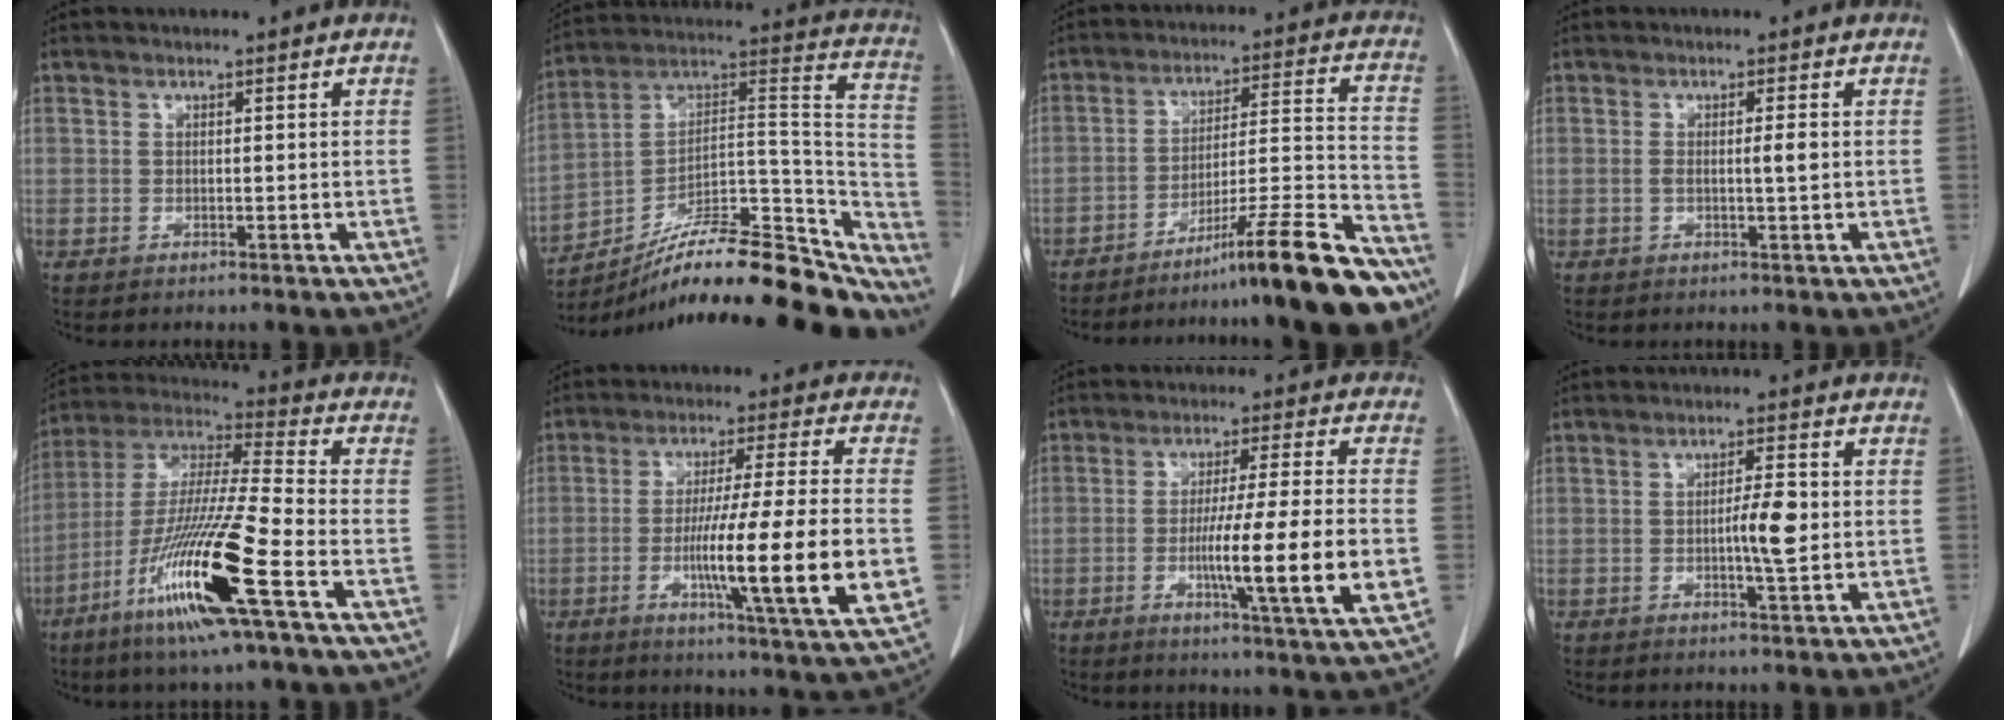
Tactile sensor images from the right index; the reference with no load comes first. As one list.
[{"total": 26.5, "force": [-22.2, 6.8, 12.9], "torque": [-0.119, 0.054, -0.331]}, {"total": 17.7, "force": [-13.8, -0.4, 11.0], "torque": [-0.132, 0.023, -0.218]}, {"total": 2.2, "force": [0.0, 0.0, 2.2], "torque": [-0.040, -0.001, -0.002]}, {"total": 18.2, "force": [-8.3, -0.3, 16.2], "torque": [-0.344, -0.037, -0.162]}, {"total": 17.3, "force": [-3.4, -0.6, 17.0], "torque": [-0.268, -0.018, -0.059]}, {"total": 14.4, "force": [-2.8, -0.7, 14.1], "torque": [-0.235, -0.019, -0.052]}, {"total": 4.7, "force": [-0.3, 0.4, 4.7], "torque": [-0.078, -0.001, -0.004]}]